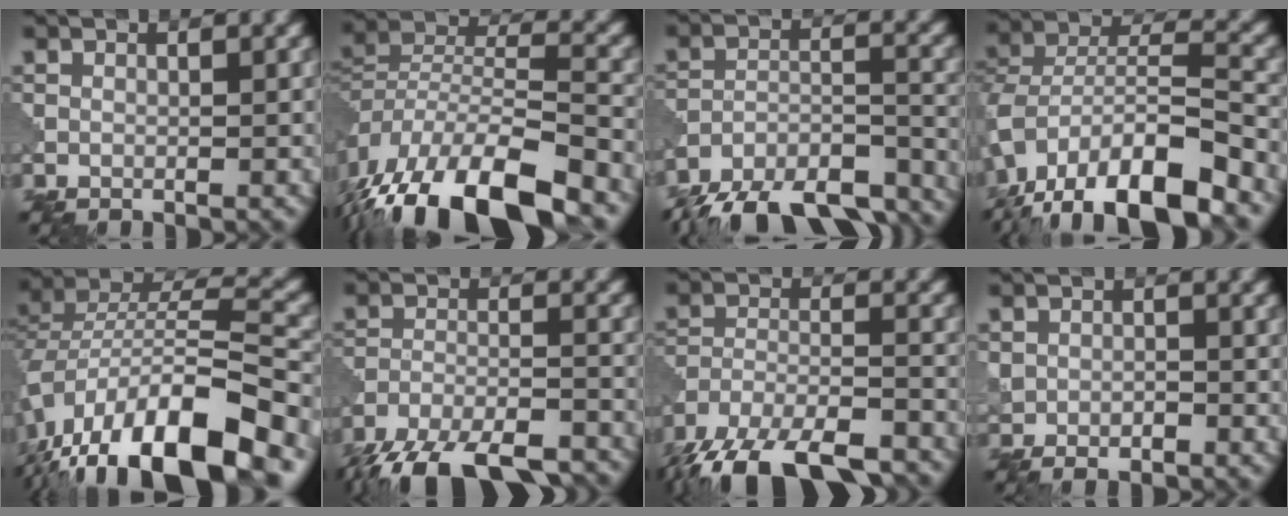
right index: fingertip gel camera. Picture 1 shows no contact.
{"total": 14.9, "force": [-10.5, 5.6, 9.0], "torque": [-0.180, -0.005, -0.167]}
{"total": 14.3, "force": [-12.5, 4.7, 5.2], "torque": [-0.084, -0.009, -0.168]}
{"total": 14.8, "force": [-10.0, 5.5, 9.5], "torque": [-0.179, 0.003, -0.163]}
{"total": 16.8, "force": [-10.2, 6.2, 11.9], "torque": [-0.221, 0.004, -0.169]}
{"total": 14.5, "force": [-12.2, 4.9, 6.0], "torque": [-0.111, -0.022, -0.174]}
{"total": 16.3, "force": [-13.3, 6.4, 6.9], "torque": [-0.140, -0.033, -0.187]}
{"total": 2.2, "force": [-0.8, 1.5, 1.4], "torque": [-0.024, -0.003, -0.015]}